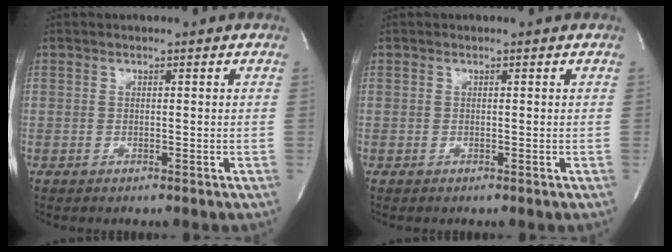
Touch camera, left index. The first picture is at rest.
{"total": 0.0}